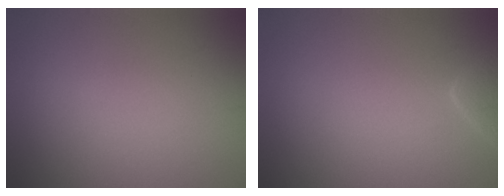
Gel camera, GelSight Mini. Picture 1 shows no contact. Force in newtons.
{"total": 2.5, "press": 2.5, "slide": 0.2}